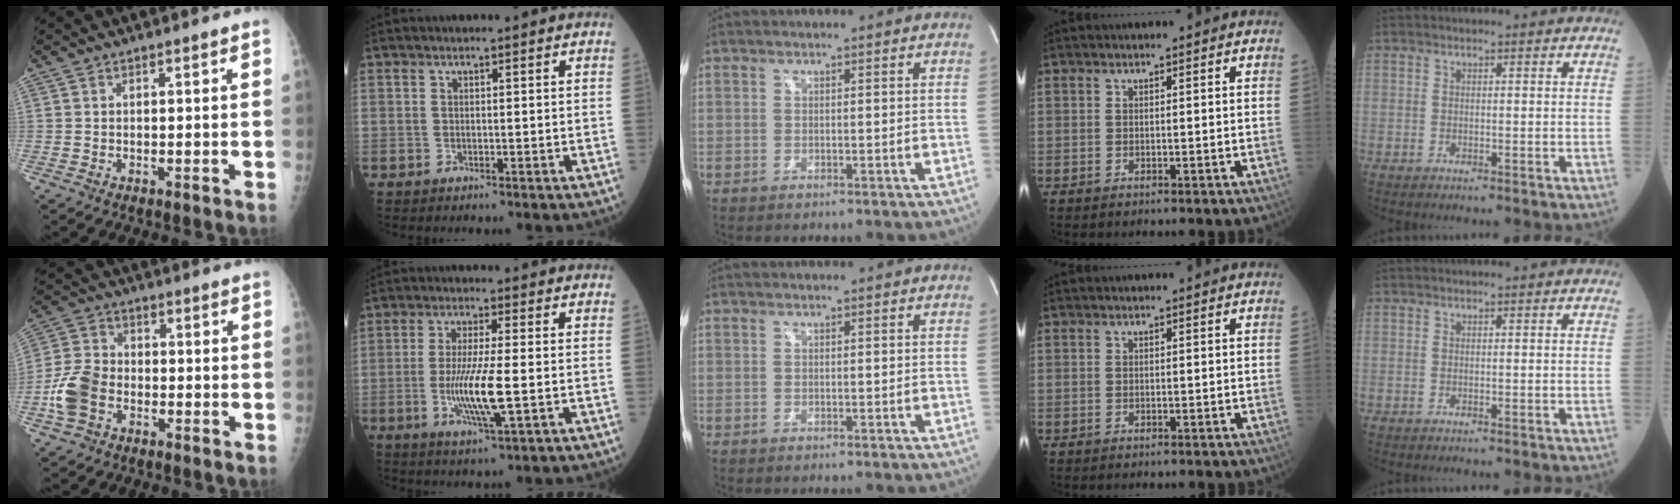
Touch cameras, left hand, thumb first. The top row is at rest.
{"thumb": {"total": 8.6, "force": [-3.1, 6.0, 5.3], "torque": [-0.110, 0.021, -0.065]}, "index": {"total": 8.4, "force": [-1.6, 0.5, 8.2], "torque": [-0.164, -0.016, -0.030]}}